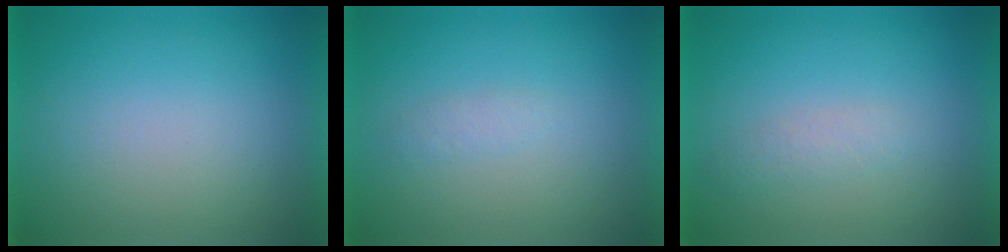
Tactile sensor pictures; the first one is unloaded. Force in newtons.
{"total": 1.5}
{"total": 1.9}